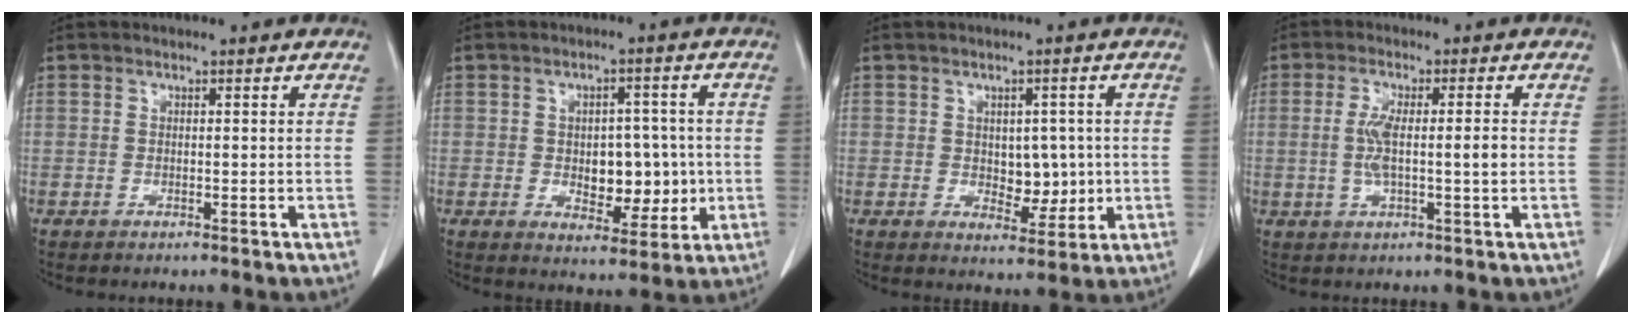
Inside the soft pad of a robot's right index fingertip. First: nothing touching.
{"total": 8.8, "force": [-0.6, 5.1, 7.1], "torque": [-0.096, 0.012, 0.002]}
{"total": 5.9, "force": [0.0, 3.7, 4.6], "torque": [-0.060, 0.005, 0.014]}
{"total": 6.4, "force": [-0.3, 1.2, 6.3], "torque": [-0.126, 0.006, -0.004]}